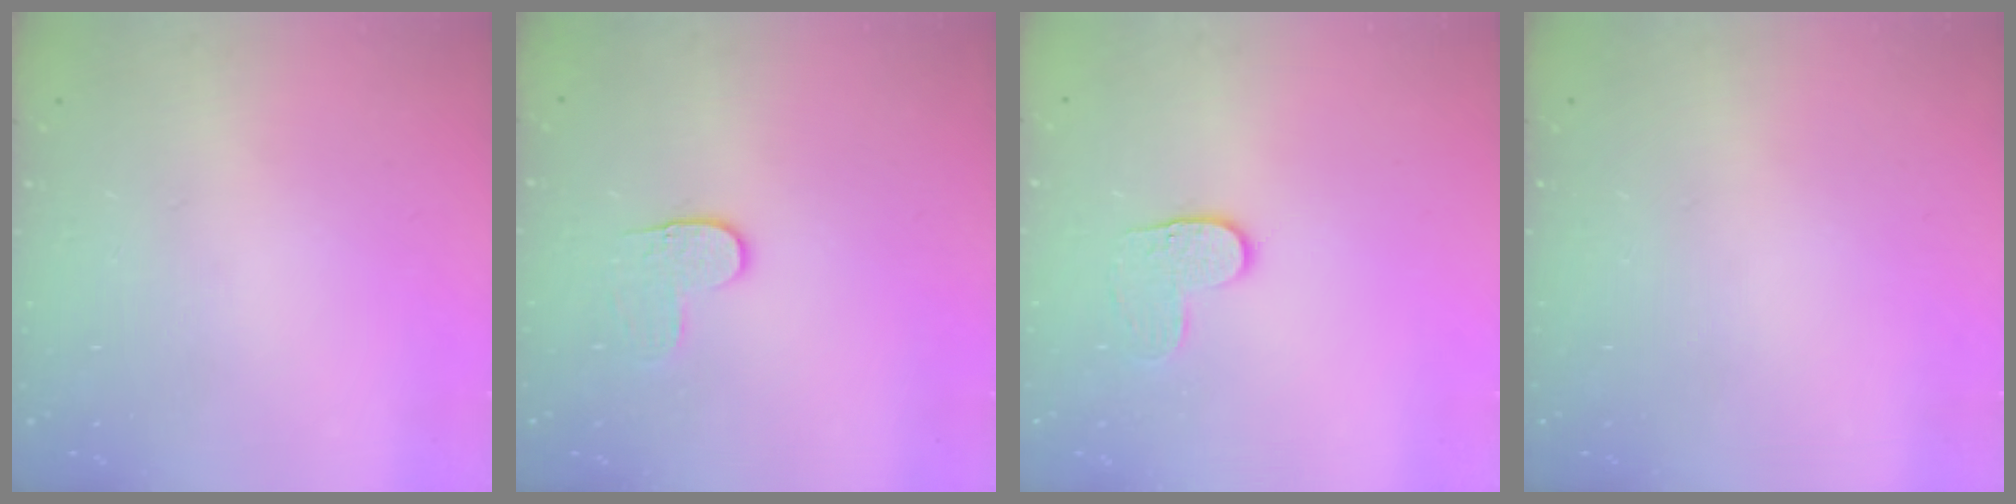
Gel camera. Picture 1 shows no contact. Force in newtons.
{"total": 3.3, "press": 3.3, "slide": 0.4}
{"total": 4.0, "press": 4.0, "slide": 0.4}
{"total": 0.0}